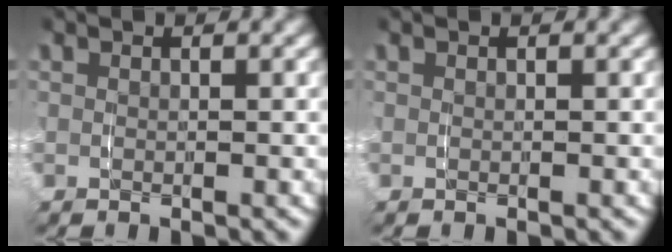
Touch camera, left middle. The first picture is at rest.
{"total": 0.0}